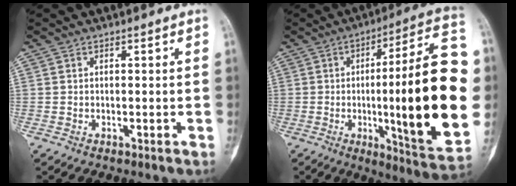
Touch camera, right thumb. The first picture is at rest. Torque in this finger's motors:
{"motor_torque": [0.62, 0.55, 2.11, 0.00, 0.52]}